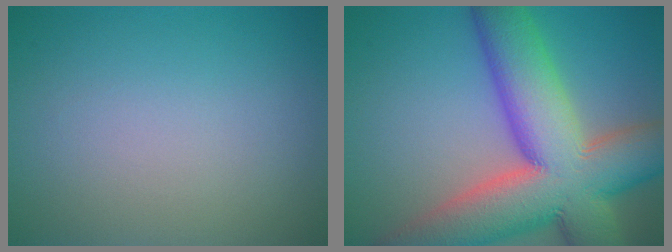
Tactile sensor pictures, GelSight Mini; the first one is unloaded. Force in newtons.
{"total": 15.2, "press": 15.1, "slide": 1.1}